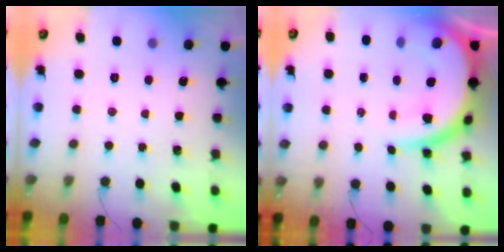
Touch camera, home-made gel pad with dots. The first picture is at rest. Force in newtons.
{"total": 16.9, "press": 16.8, "slide": 1.5}